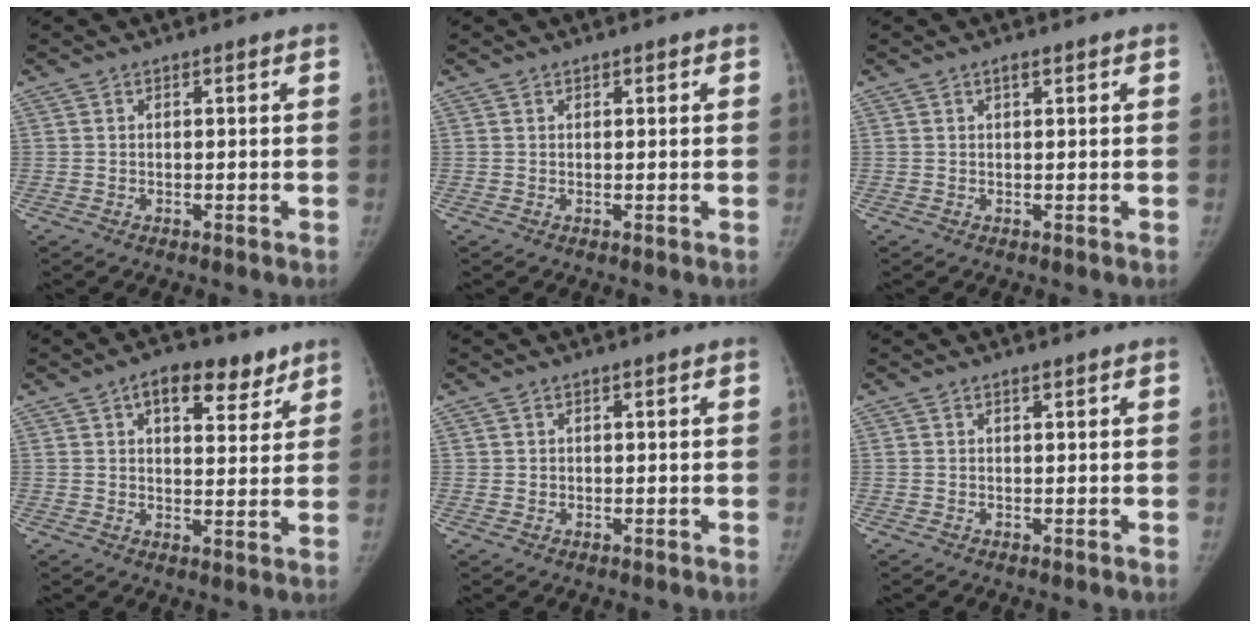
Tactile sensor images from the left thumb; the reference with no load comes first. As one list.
[{"total": 0.8, "force": [0.4, 0.4, 0.5], "torque": [0.000, 0.000, 0.004]}, {"total": 1.1, "force": [0.6, 0.4, 0.8], "torque": [-0.010, -0.001, 0.009]}, {"total": 9.9, "force": [5.6, 5.1, 6.2], "torque": [-0.055, -0.019, 0.079]}, {"total": 0.6, "force": [0.2, 0.6, 0.0], "torque": [0.010, 0.003, 0.000]}, {"total": 0.6, "force": [0.4, 0.2, 0.4], "torque": [-0.006, -0.002, 0.007]}]